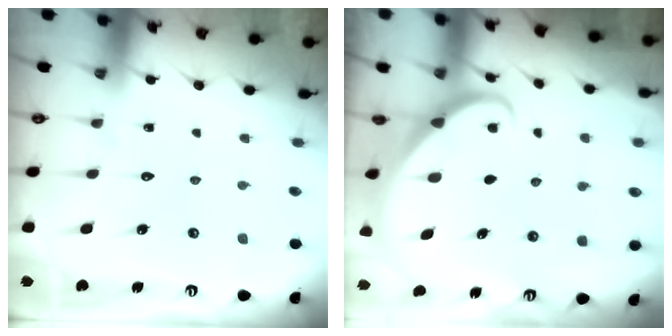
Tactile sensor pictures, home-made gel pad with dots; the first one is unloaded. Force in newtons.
{"total": 1.8, "press": 1.8, "slide": 0.2}